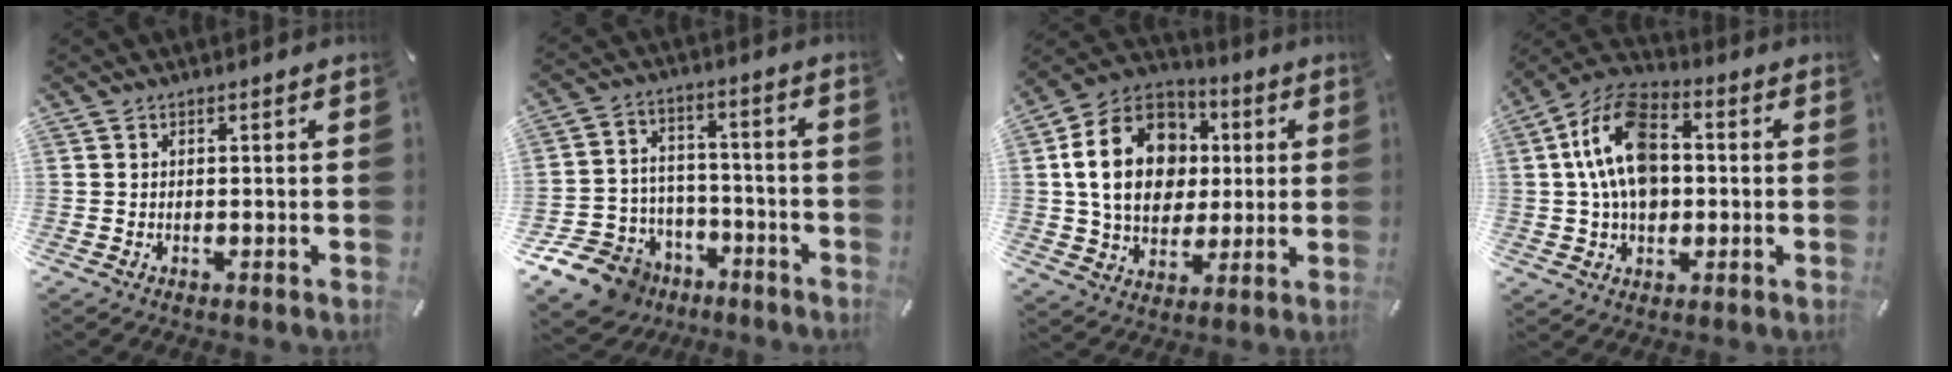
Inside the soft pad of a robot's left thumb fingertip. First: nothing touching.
{"total": 13.2, "force": [-8.2, 9.6, 3.6], "torque": [-0.073, 0.057, -0.140]}
{"total": 19.3, "force": [2.4, 15.5, 11.2], "torque": [-0.210, 0.009, 0.044]}
{"total": 14.6, "force": [1.0, 10.3, 10.4], "torque": [-0.230, 0.012, 0.018]}